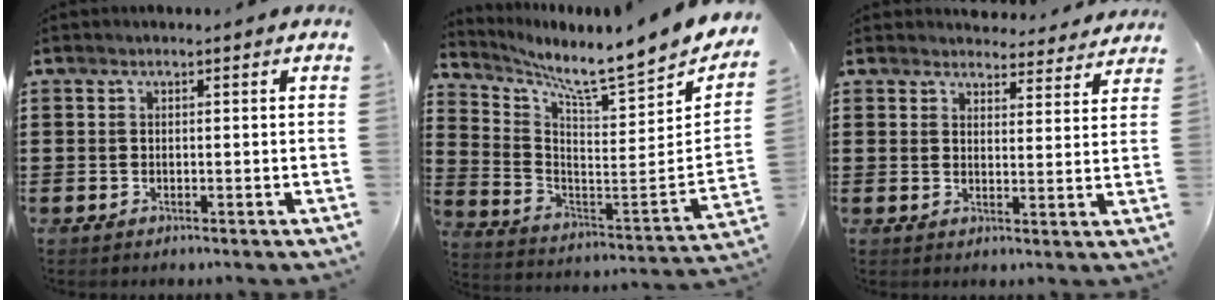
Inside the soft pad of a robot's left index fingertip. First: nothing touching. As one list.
[{"total": 6.1, "force": [5.6, -0.6, 2.4], "torque": [-0.066, -0.076, 0.081]}, {"total": 3.9, "force": [3.9, 0.7, 0.4], "torque": [-0.013, -0.020, 0.069]}]